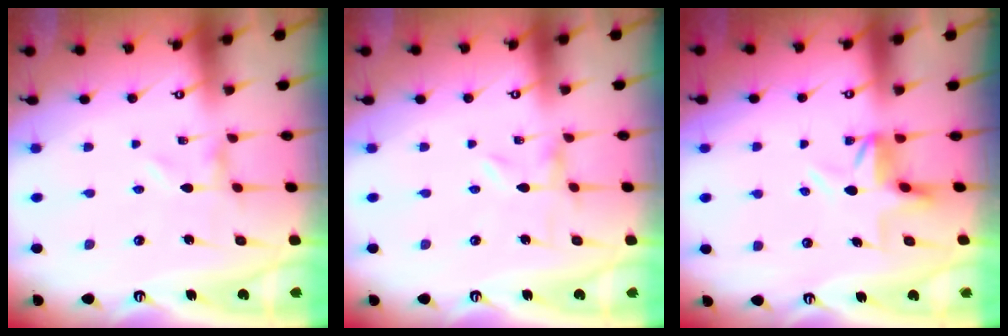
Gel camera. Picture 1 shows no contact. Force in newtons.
{"total": 0.0}
{"total": 4.4, "press": 4.4, "slide": 0.5}